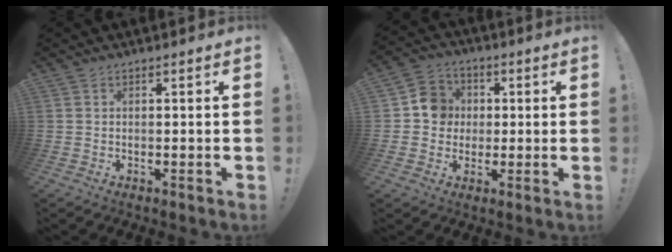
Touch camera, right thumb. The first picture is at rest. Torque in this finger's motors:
{"motor_torque": [0.92, 1.11, 0.26, -0.29, 0.00]}